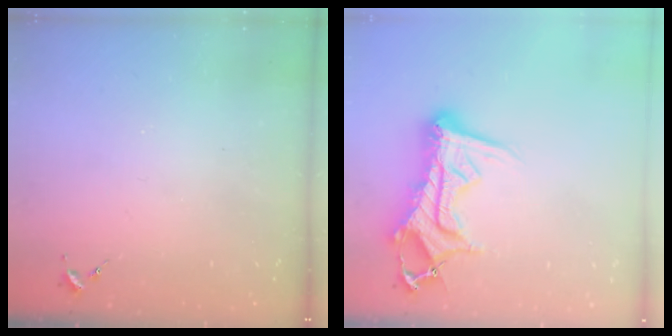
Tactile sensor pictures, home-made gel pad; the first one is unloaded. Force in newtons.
{"total": 15.8, "press": 15.7, "slide": 1.6}